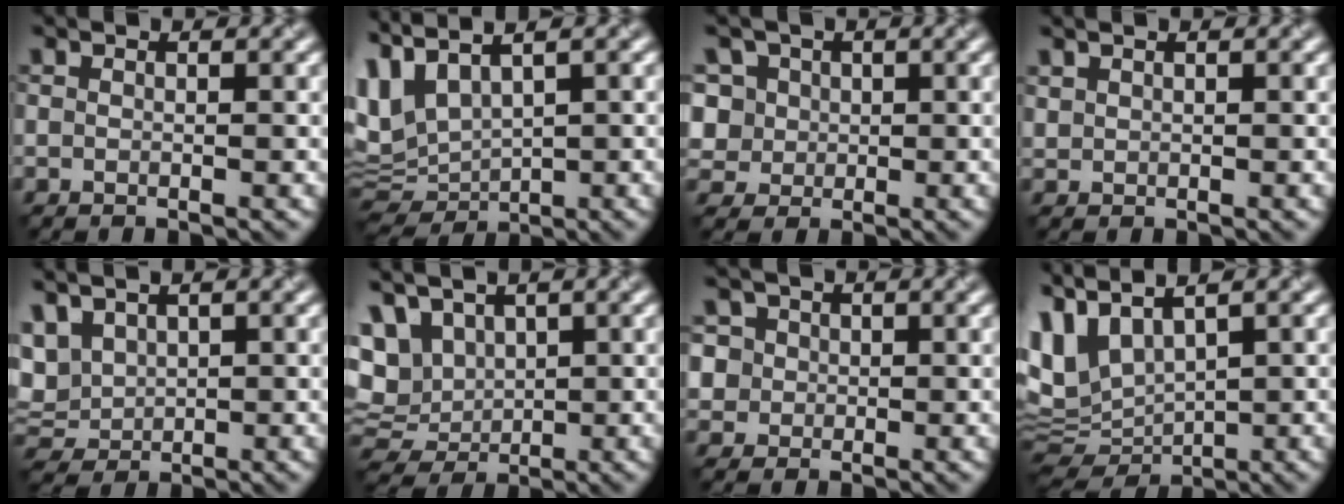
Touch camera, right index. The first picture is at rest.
{"total": 5.1, "force": [2.0, 2.0, 4.3], "torque": [-0.103, -0.001, 0.049]}
{"total": 6.6, "force": [2.5, 5.6, 2.5], "torque": [-0.059, 0.025, 0.023]}
{"total": 0.7, "force": [0.7, 0.0, -0.3], "torque": [-0.003, 0.001, 0.021]}
{"total": 3.6, "force": [2.1, 2.3, 1.8], "torque": [-0.061, 0.007, 0.045]}
{"total": 6.8, "force": [2.8, 4.8, 3.9], "torque": [-0.098, 0.020, 0.057]}
{"total": 4.7, "force": [1.8, 4.1, 1.5], "torque": [-0.032, 0.024, 0.014]}
{"total": 5.6, "force": [2.3, 2.6, 4.4], "torque": [-0.105, -0.004, 0.059]}